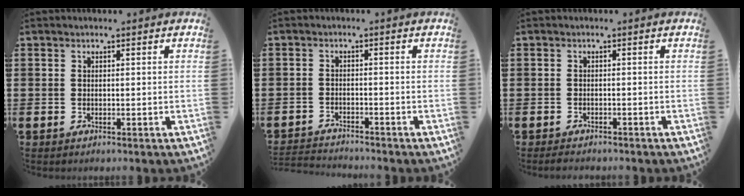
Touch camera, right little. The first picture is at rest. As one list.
[{"total": 1.9, "force": [-1.9, -0.1, -0.1], "torque": [-0.001, 0.002, -0.042]}, {"total": 1.0, "force": [-0.9, 0.2, 0.3], "torque": [-0.007, 0.001, -0.019]}]